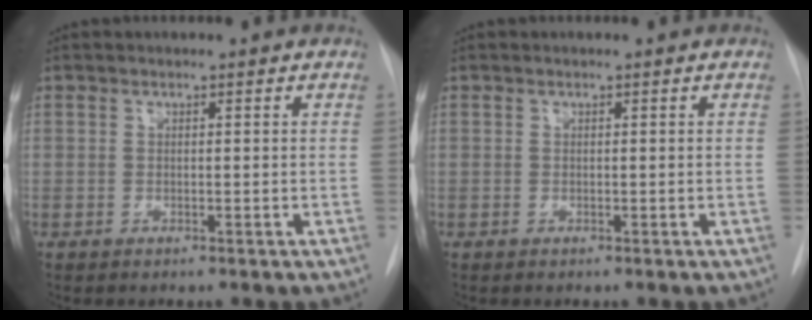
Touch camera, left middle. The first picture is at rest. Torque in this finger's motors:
{"motor_torque": [0.27, -0.21, 0.02, 0.01]}